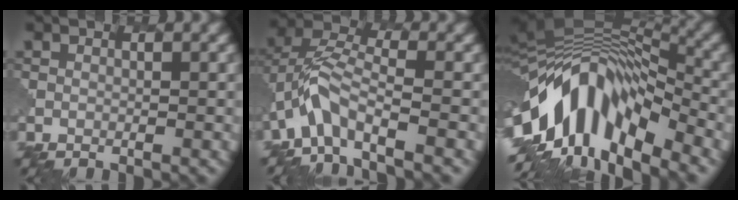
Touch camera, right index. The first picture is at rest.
{"total": 4.9, "force": [-2.5, 1.8, 3.8], "torque": [-0.076, 0.005, -0.060]}
{"total": 13.6, "force": [-5.0, 6.8, 10.7], "torque": [-0.188, 0.020, -0.089]}